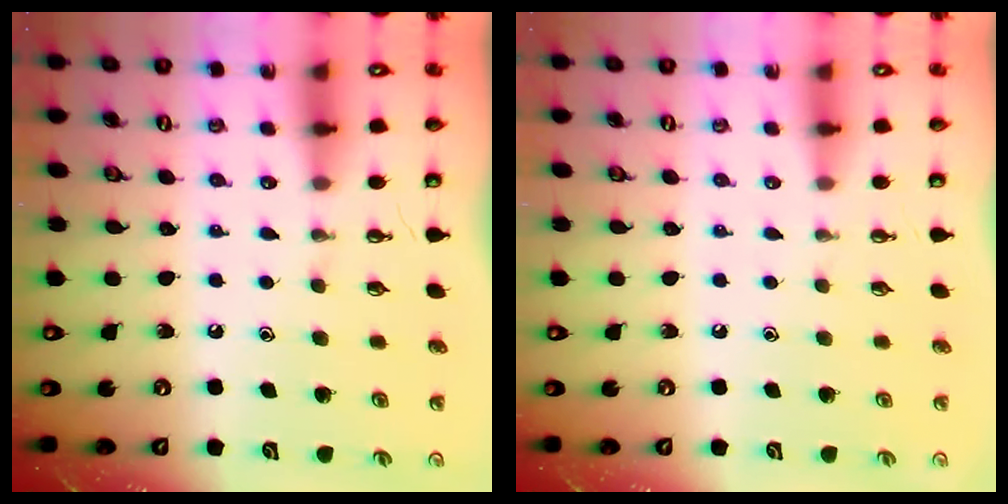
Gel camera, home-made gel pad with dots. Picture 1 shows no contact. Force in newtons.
{"total": 0.0}